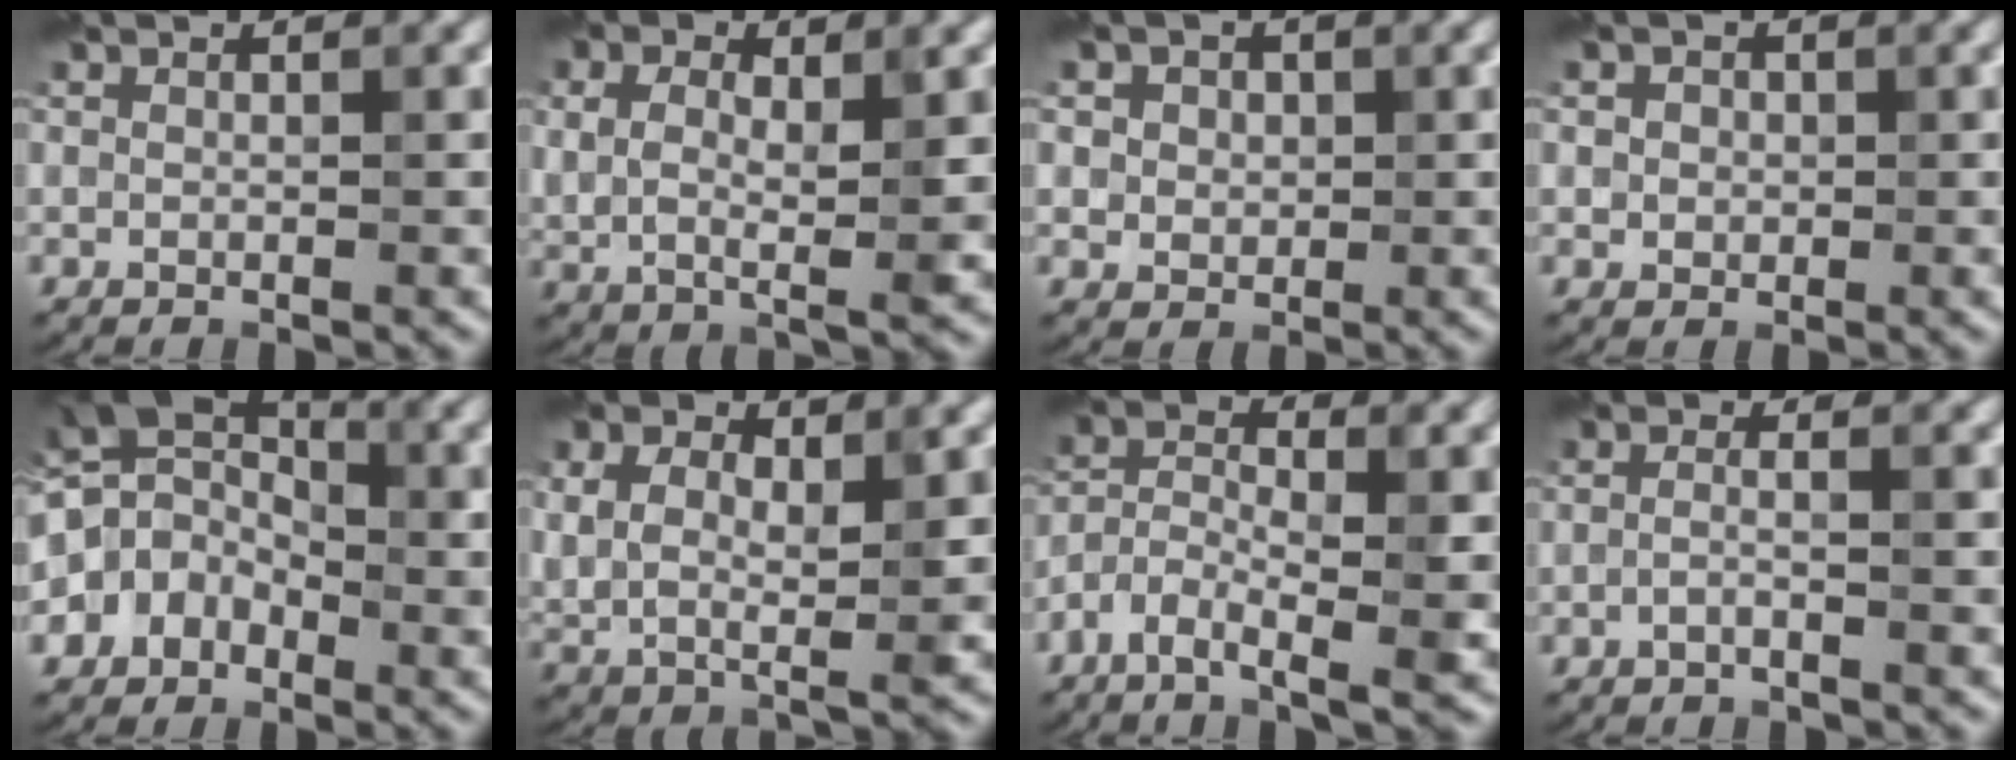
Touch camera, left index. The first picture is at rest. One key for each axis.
{"total": 6.0, "fx": 1.2, "fy": 2.5, "fz": 5.3, "tx": -0.099, "ty": -0.007, "tz": 0.019}
{"total": 4.2, "fx": 1.5, "fy": 3.3, "fz": 2.0, "tx": -0.037, "ty": 0.015, "tz": 0.011}
{"total": 1.7, "fx": 0.4, "fy": 1.5, "fz": 0.8, "tx": -0.010, "ty": 0.006, "tz": 0.002}
{"total": 4.9, "fx": -1.0, "fy": 4.0, "fz": 2.7, "tx": -0.047, "ty": 0.015, "tz": -0.040}
{"total": 6.9, "fx": 1.5, "fy": 3.3, "fz": 5.9, "tx": -0.116, "ty": -0.011, "tz": 0.027}
{"total": 5.7, "fx": -2.6, "fy": 1.7, "fz": 4.7, "tx": -0.098, "ty": -0.003, "tz": -0.058}
{"total": 1.4, "fx": -0.6, "fy": 0.1, "fz": 1.3, "tx": -0.017, "ty": -0.003, "tz": -0.024}